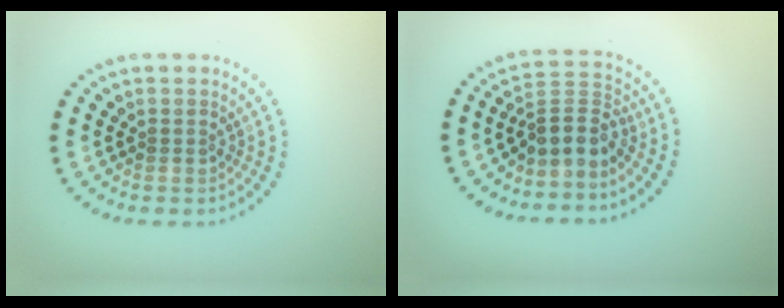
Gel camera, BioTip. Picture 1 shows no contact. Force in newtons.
{"total": 3.2, "press": 2.4, "slide": 2.2}